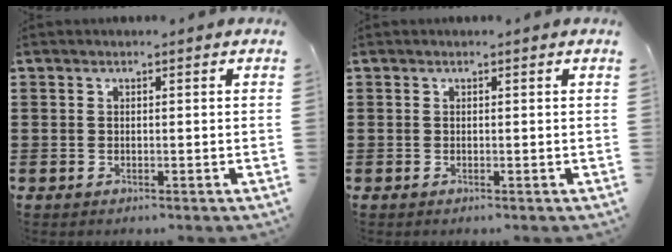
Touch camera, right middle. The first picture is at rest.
{"total": 0.0}